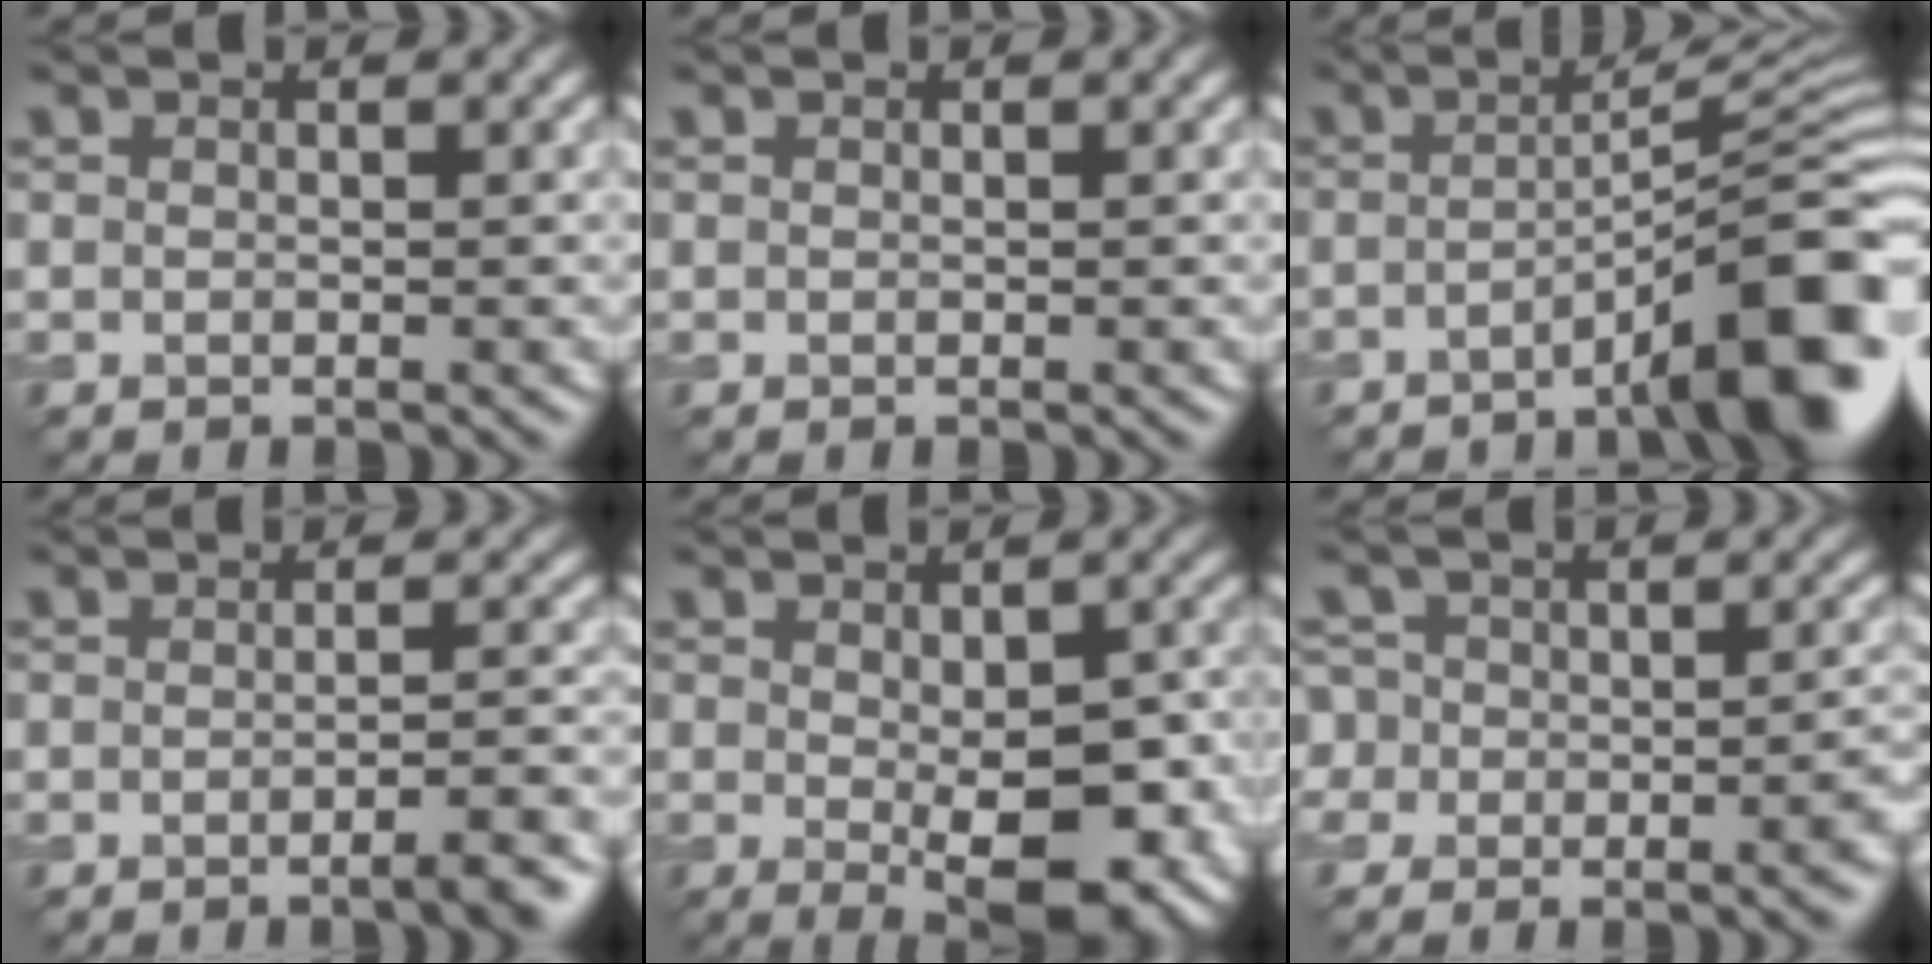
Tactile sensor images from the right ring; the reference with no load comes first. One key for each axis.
{"total": 0.0}
{"total": 10.3, "fx": -4.6, "fy": 1.8, "fz": 9.0, "tx": -0.105, "ty": 0.019, "tz": -0.065}
{"total": 3.6, "fx": -2.1, "fy": 0.6, "fz": 2.9, "tx": -0.029, "ty": 0.009, "tz": -0.028}
{"total": 7.3, "fx": -1.5, "fy": 2.8, "fz": 6.6, "tx": -0.101, "ty": -0.013, "tz": -0.002}
{"total": 5.3, "fx": -3.1, "fy": 3.8, "fz": 1.9, "tx": 0.006, "ty": 0.014, "tz": -0.050}